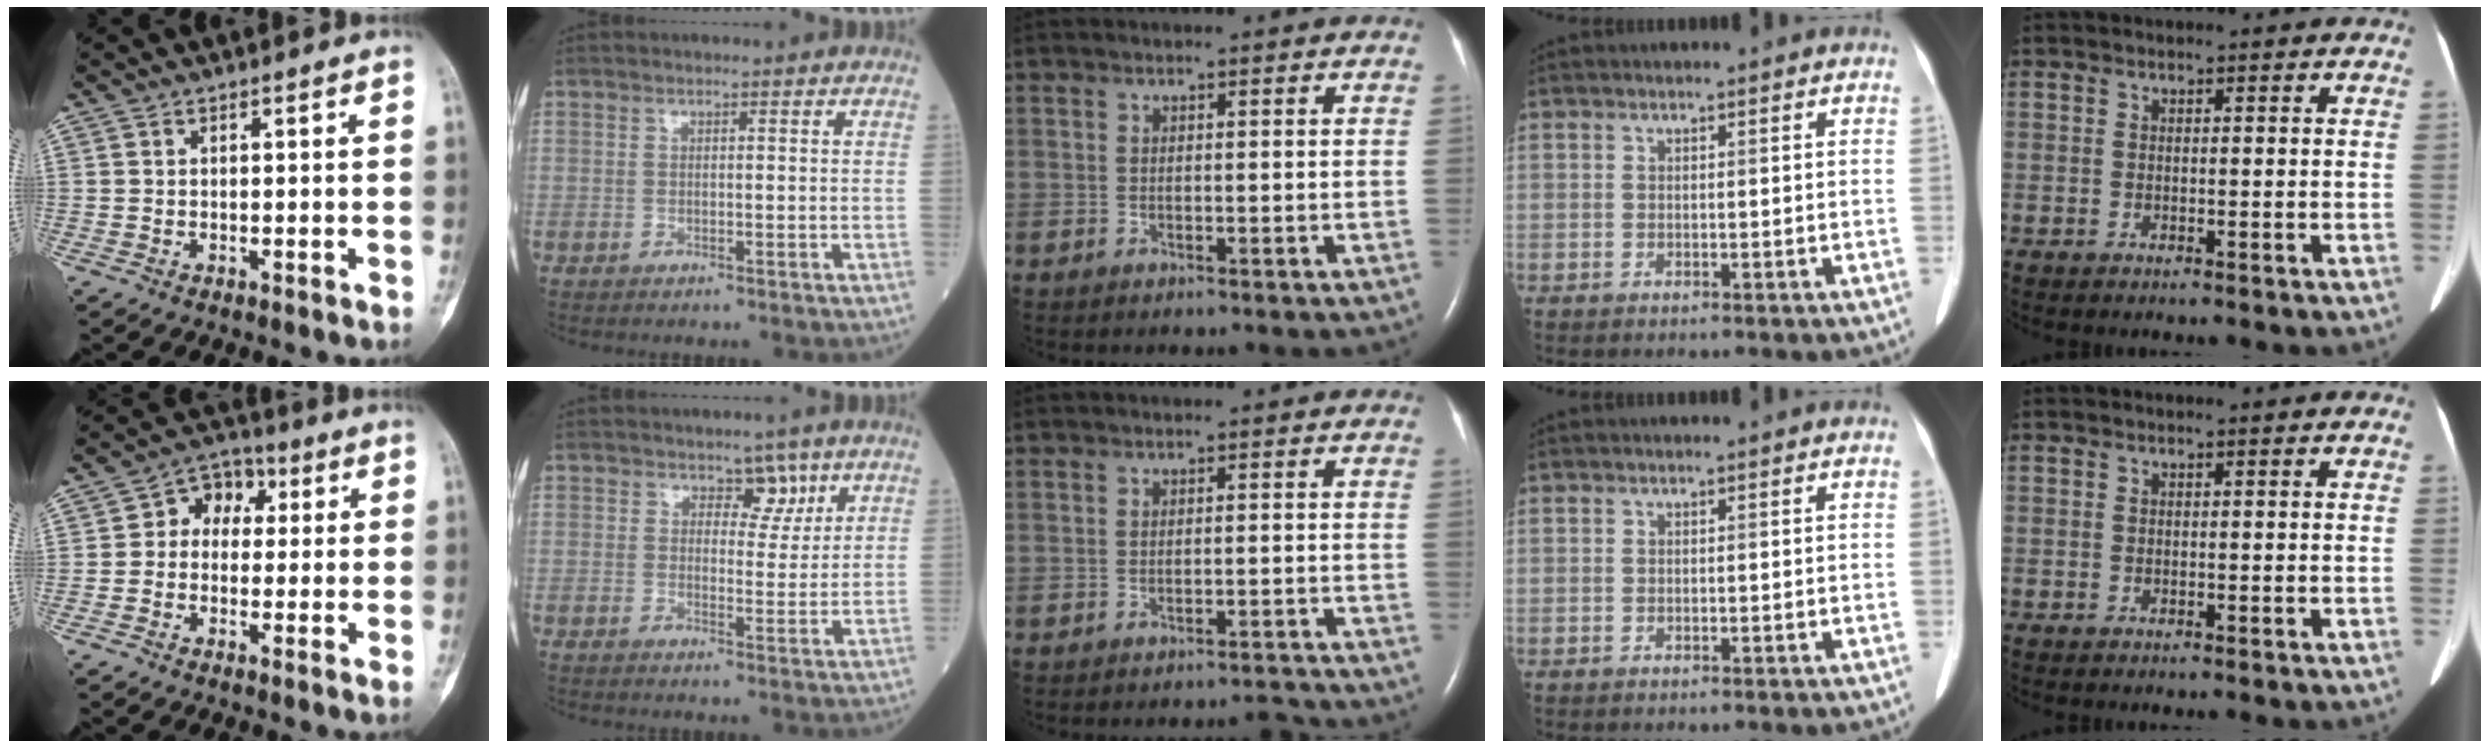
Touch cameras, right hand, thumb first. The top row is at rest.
{"thumb": {"total": 7.1, "force": [0.9, 5.5, 4.5], "torque": [-0.031, 0.020, 0.000]}, "index": {"total": 3.7, "force": [2.3, 2.2, 1.9], "torque": [-0.012, -0.002, 0.031]}, "middle": {"total": 2.3, "force": [-2.2, -0.4, -0.1], "torque": [0.002, -0.003, -0.026]}}